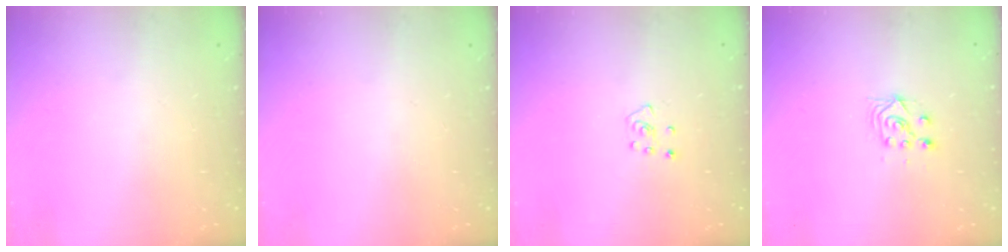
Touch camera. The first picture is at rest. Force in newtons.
{"total": 0.0}
{"total": 4.3, "press": 4.2, "slide": 0.4}
{"total": 4.9, "press": 4.8, "slide": 1.0}